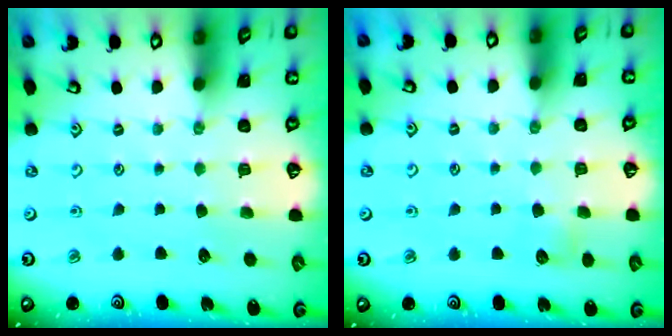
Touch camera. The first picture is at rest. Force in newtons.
{"total": 3.7, "press": 3.7, "slide": 0.4}